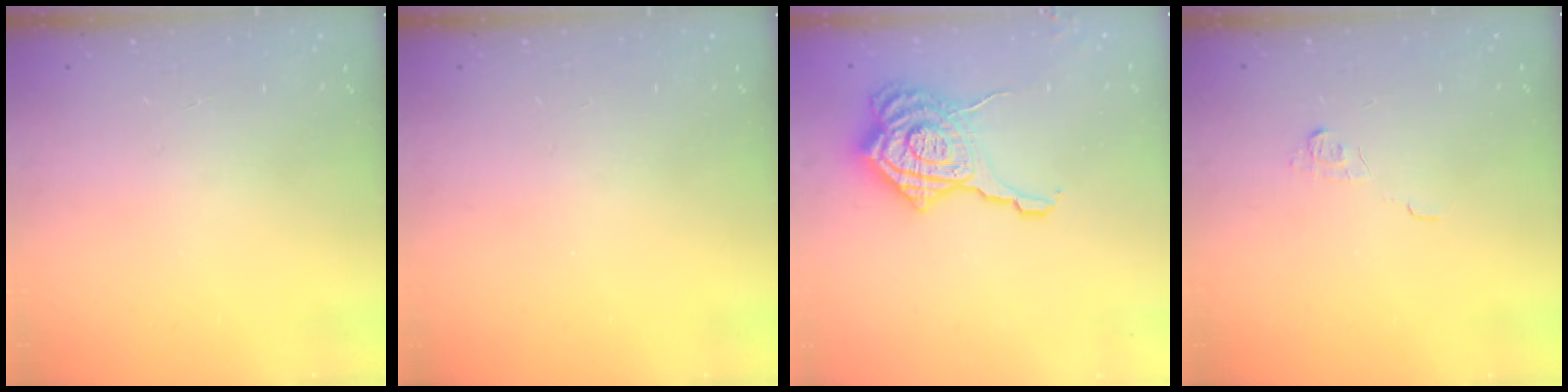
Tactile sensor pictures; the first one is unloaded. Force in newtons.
{"total": 0.0}
{"total": 15.8, "press": 15.8, "slide": 1.2}
{"total": 3.8, "press": 3.8, "slide": 0.5}